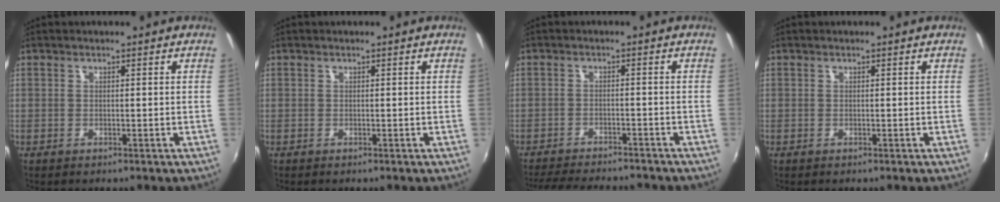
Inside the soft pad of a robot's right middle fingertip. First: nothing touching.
{"total": 0.0}
{"total": 12.9, "force": [-11.5, 2.3, 5.2], "torque": [-0.116, -0.014, -0.170]}
{"total": 0.0}